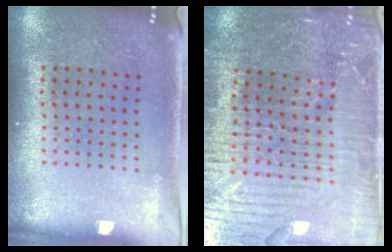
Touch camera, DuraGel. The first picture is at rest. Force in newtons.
{"total": 3.8, "press": 3.7, "slide": 1.0}